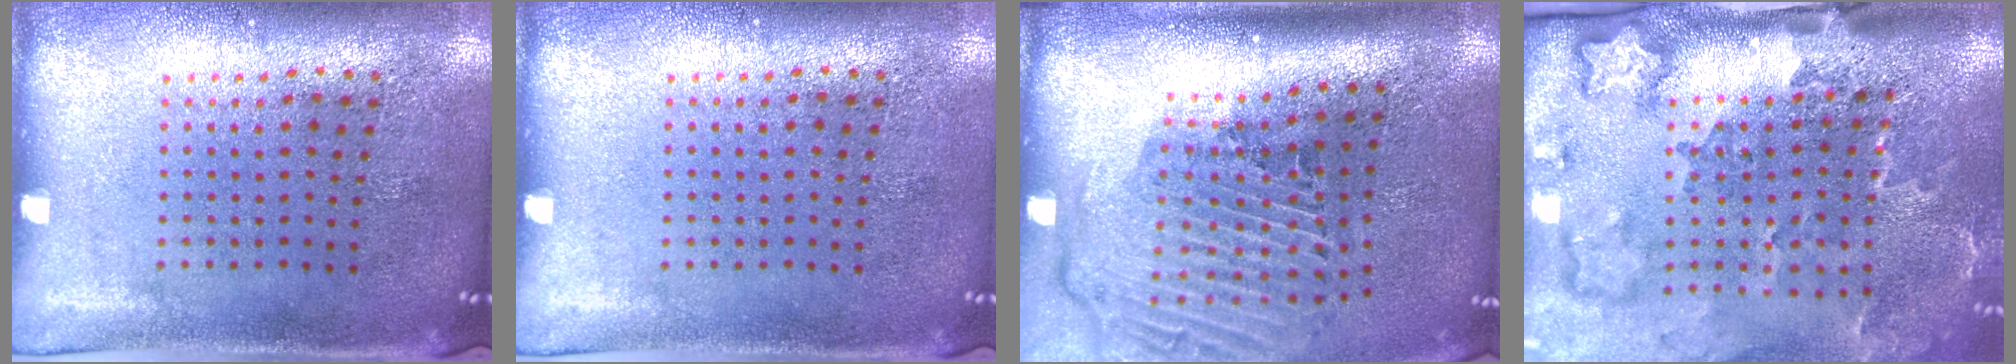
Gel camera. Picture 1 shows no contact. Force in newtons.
{"total": 0.0}
{"total": 2.9, "press": 2.0, "slide": 2.1}
{"total": 3.5, "press": 2.4, "slide": 2.6}